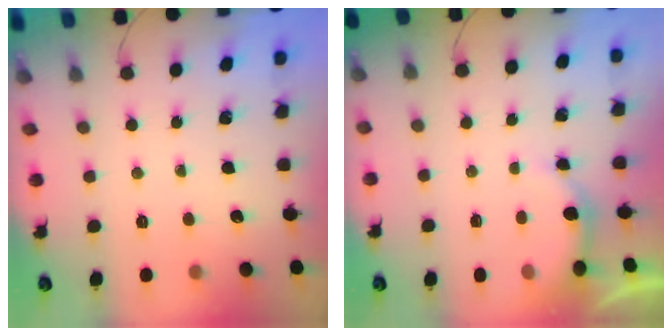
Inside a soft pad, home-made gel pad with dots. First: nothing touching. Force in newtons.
{"total": 2.7, "press": 2.5, "slide": 0.8}